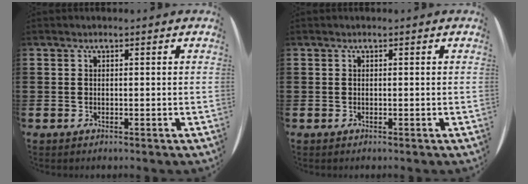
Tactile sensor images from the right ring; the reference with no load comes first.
{"total": 0.0}